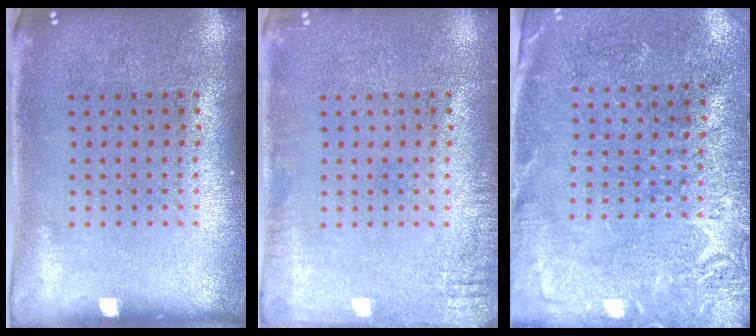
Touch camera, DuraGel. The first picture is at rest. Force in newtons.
{"total": 1.5, "press": 1.5, "slide": 0.3}
{"total": 2.7, "press": 2.6, "slide": 0.6}